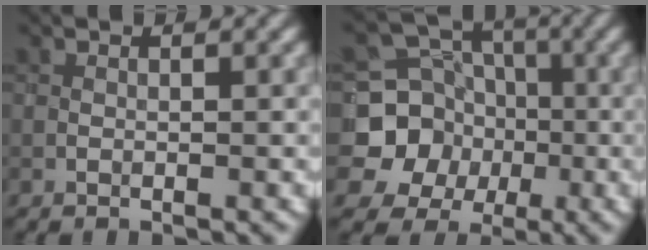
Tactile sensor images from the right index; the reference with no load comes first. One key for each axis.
{"total": 7.8, "fx": -1.5, "fy": 7.3, "fz": 2.2, "tx": -0.038, "ty": -0.004, "tz": -0.055}